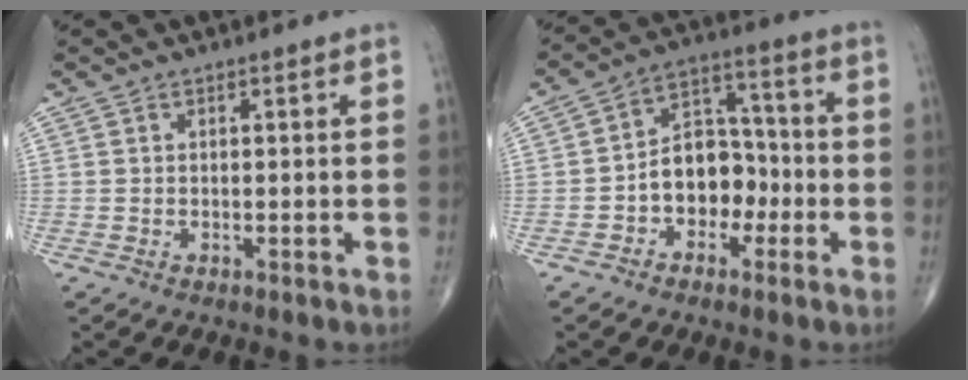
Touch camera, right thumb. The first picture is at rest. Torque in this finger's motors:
{"motor_torque": [-0.17, 0.33, 0.08, -0.26, 0.06]}